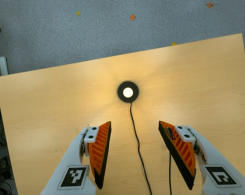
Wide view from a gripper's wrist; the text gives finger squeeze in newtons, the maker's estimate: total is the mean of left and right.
{"total": 0.0}